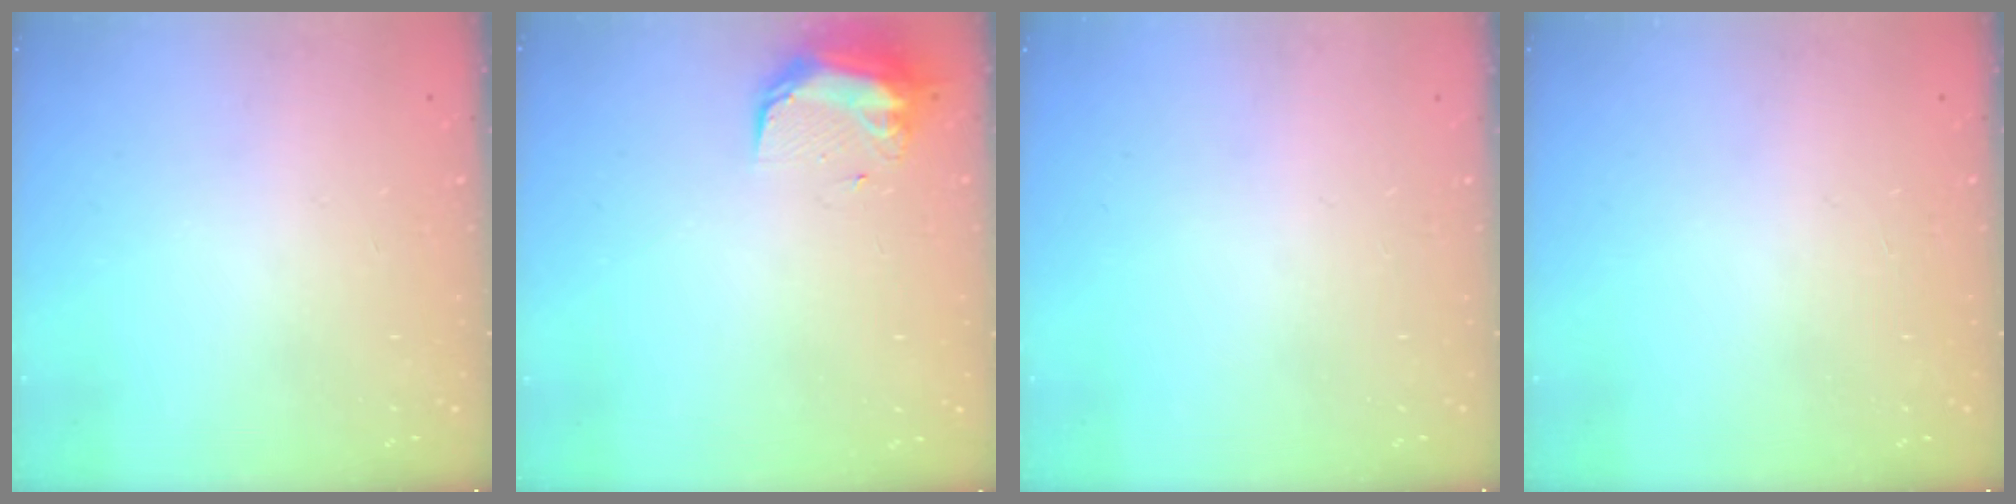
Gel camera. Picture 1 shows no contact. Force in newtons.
{"total": 9.7, "press": 9.7, "slide": 0.7}
{"total": 0.0}
{"total": 0.9, "press": 0.0, "slide": 0.9}